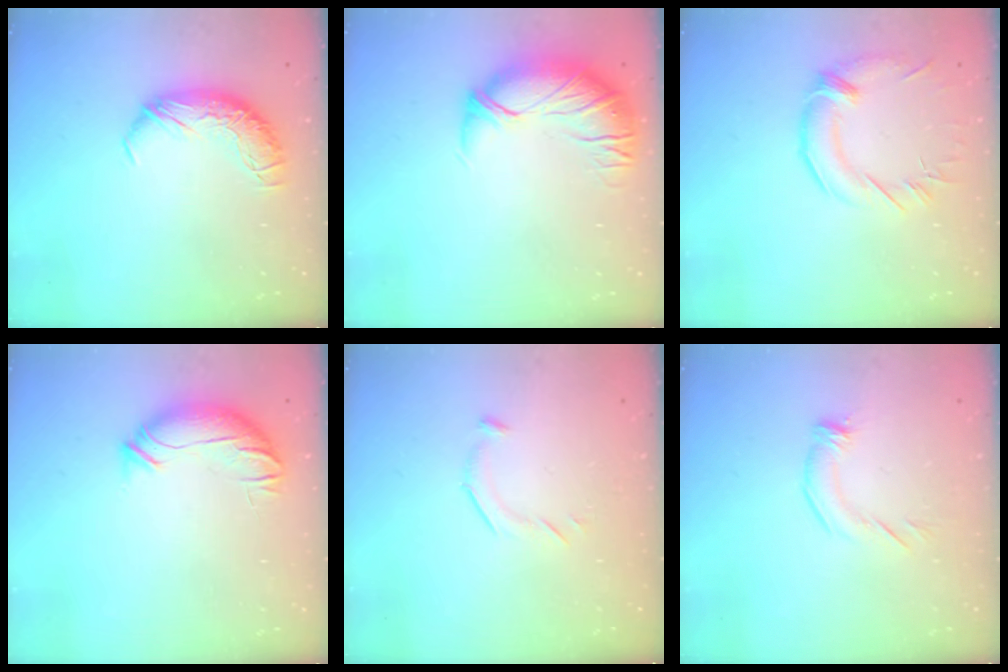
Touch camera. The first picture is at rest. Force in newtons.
{"total": 2.9, "press": 1.6, "slide": 2.3}
{"total": 1.5, "press": 0.3, "slide": 1.5}
{"total": 3.7, "press": 3.2, "slide": 1.8}
{"total": 7.1, "press": 7.0, "slide": 0.8}
{"total": 2.8, "press": 2.7, "slide": 0.8}